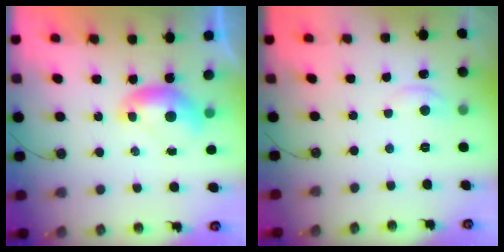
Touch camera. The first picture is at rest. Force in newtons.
{"total": 1.3, "press": 1.2, "slide": 0.4}